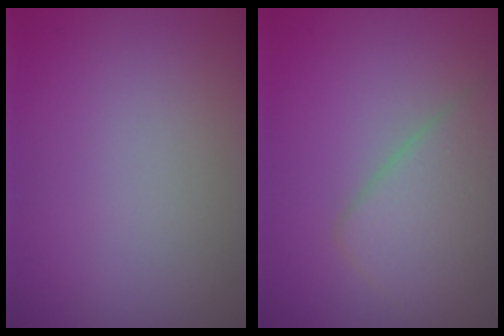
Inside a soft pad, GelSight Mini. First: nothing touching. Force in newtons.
{"total": 5.0, "press": 5.0, "slide": 0.4}